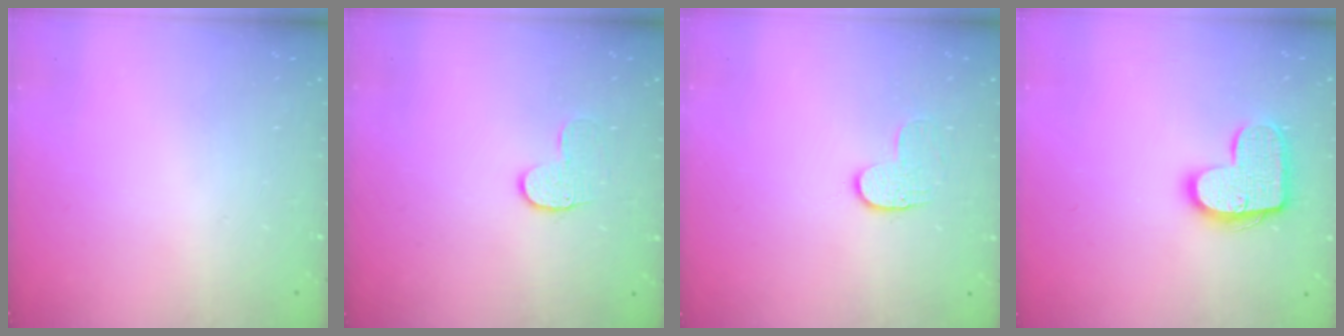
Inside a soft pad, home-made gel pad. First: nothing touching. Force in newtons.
{"total": 6.6, "press": 6.6, "slide": 0.6}
{"total": 4.1, "press": 4.1, "slide": 0.3}
{"total": 13.8, "press": 13.8, "slide": 0.7}